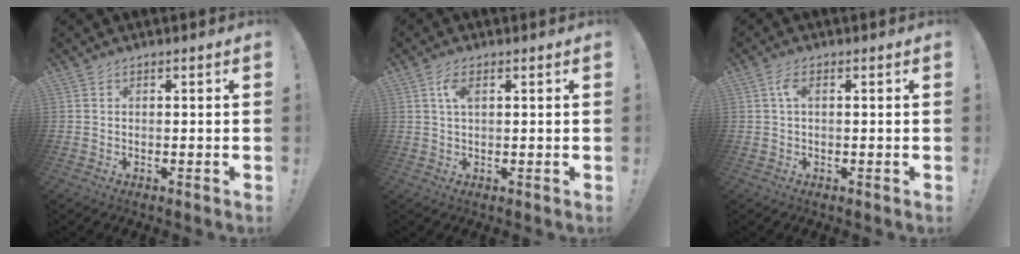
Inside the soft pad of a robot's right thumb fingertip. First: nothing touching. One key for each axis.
{"total": 3.7, "fx": 1.2, "fy": 1.5, "fz": 3.1, "tx": -0.050, "ty": 0.001, "tz": 0.017}
{"total": 3.4, "fx": 0.5, "fy": 1.3, "fz": 3.1, "tx": -0.054, "ty": 0.006, "tz": 0.008}